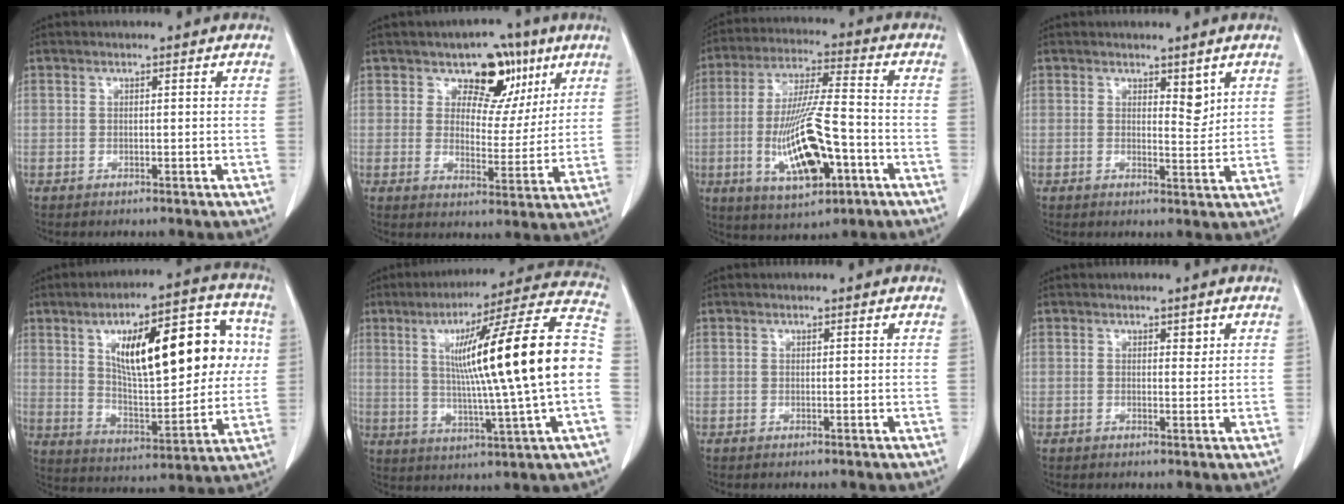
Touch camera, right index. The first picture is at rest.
{"total": 8.5, "force": [4.8, 5.5, 4.2], "torque": [-0.039, 0.005, 0.071]}
{"total": 15.2, "force": [-4.2, 4.5, 13.9], "torque": [-0.262, -0.001, -0.066]}
{"total": 2.8, "force": [1.7, 1.1, 1.9], "torque": [-0.025, -0.012, 0.029]}
{"total": 21.1, "force": [5.4, 7.2, 19.1], "torque": [-0.290, 0.031, 0.086]}
{"total": 22.7, "force": [1.3, -0.2, 22.6], "torque": [-0.321, 0.025, 0.013]}
{"total": 0.0}
{"total": 1.3, "force": [0.7, 0.7, 0.8], "torque": [-0.008, -0.004, 0.009]}